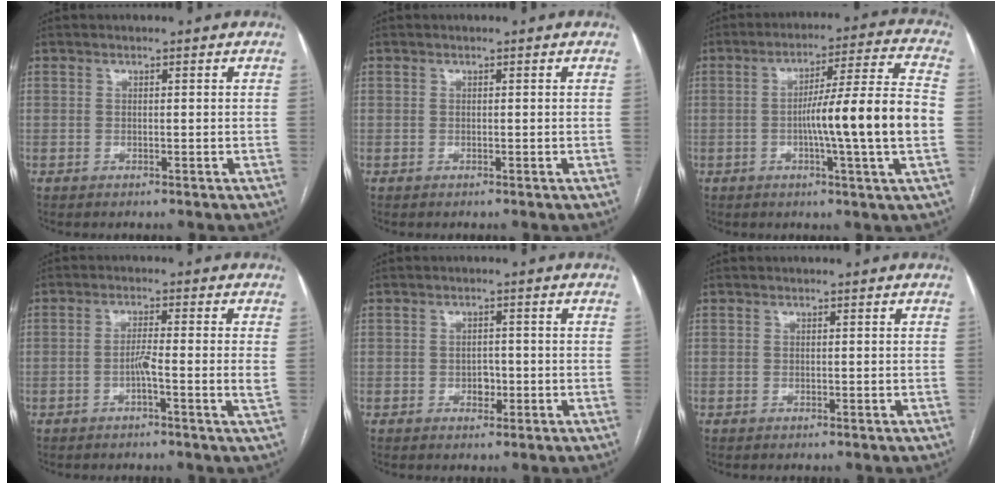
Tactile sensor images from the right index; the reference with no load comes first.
{"total": 0.0}
{"total": 14.7, "force": [-2.1, -1.2, 14.5], "torque": [-0.228, 0.006, -0.040]}
{"total": 4.0, "force": [-1.0, -0.6, 3.8], "torque": [-0.066, -0.002, -0.020]}
{"total": 2.0, "force": [-0.7, 1.4, 1.3], "torque": [-0.016, 0.005, -0.007]}
{"total": 0.0}